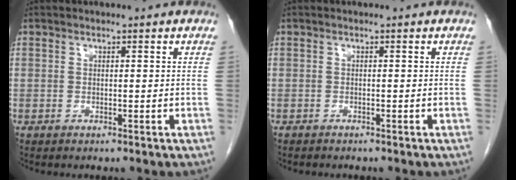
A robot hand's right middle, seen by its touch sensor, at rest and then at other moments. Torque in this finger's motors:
{"motor_torque": [0.06, 0.22, -0.04, -0.01]}